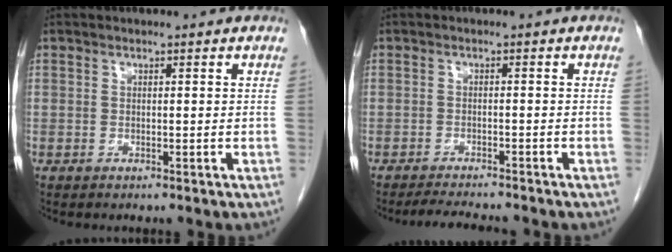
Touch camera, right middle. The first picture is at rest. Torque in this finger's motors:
{"motor_torque": [0.05, -0.04, 0.00, 0.00]}